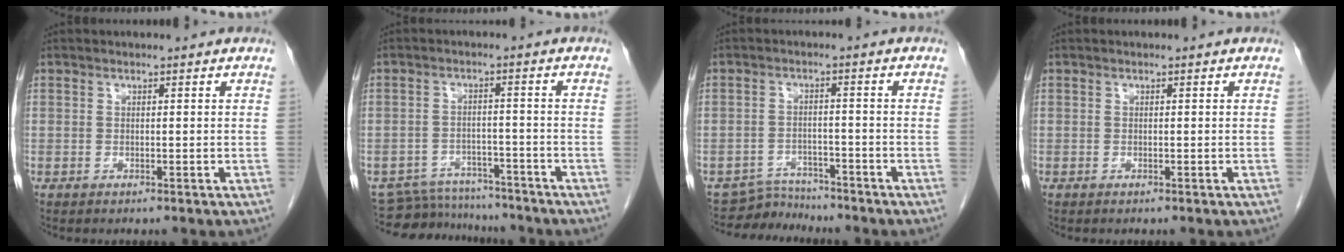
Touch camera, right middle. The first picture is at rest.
{"total": 9.8, "force": [-9.5, 2.5, 1.0], "torque": [-0.016, 0.005, -0.138]}
{"total": 4.5, "force": [-4.3, 0.9, -1.1], "torque": [0.013, -0.001, -0.072]}
{"total": 0.0}